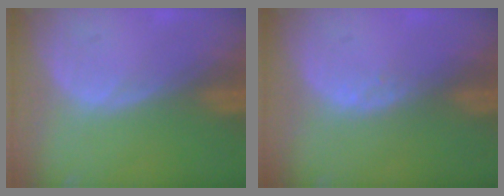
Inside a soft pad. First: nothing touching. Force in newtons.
{"total": 1.1, "press": 0.8, "slide": 0.7}